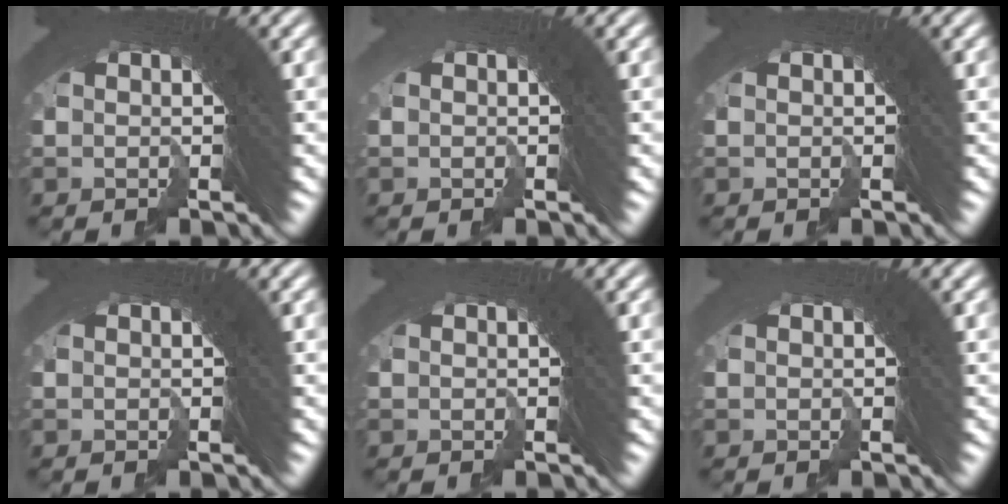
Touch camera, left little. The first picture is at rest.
{"total": 2.0, "force": [-0.3, -1.2, -1.6], "torque": [0.029, -0.003, -0.003]}
{"total": 0.0}
{"total": 0.0}
{"total": 0.5, "force": [-0.2, -0.3, -0.4], "torque": [0.006, -0.001, -0.002]}
{"total": 1.3, "force": [-0.3, -0.7, -1.0], "torque": [0.014, -0.002, -0.004]}